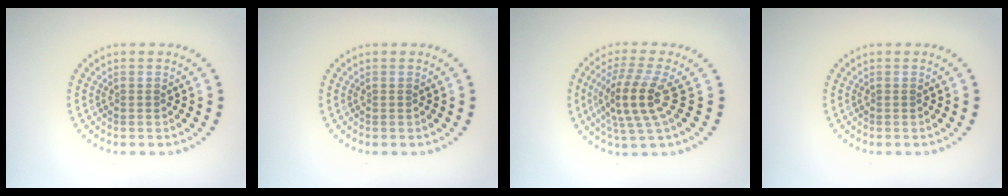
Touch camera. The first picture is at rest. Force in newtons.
{"total": 0.0}
{"total": 4.4, "press": 3.6, "slide": 2.5}
{"total": 0.0}